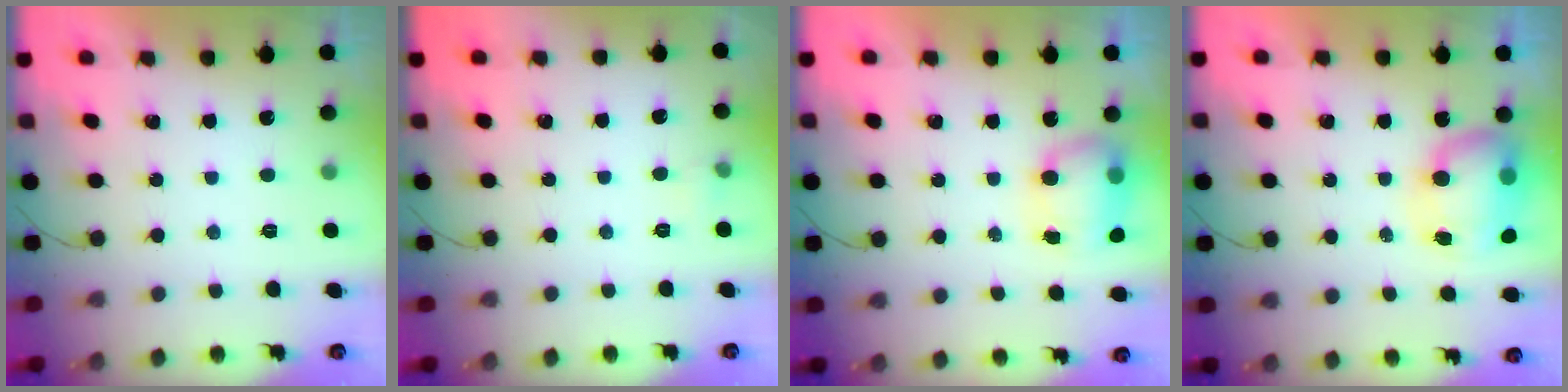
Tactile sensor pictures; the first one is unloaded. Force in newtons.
{"total": 3.0, "press": 2.7, "slide": 1.3}
{"total": 7.2, "press": 7.1, "slide": 1.2}
{"total": 9.7, "press": 9.3, "slide": 2.7}